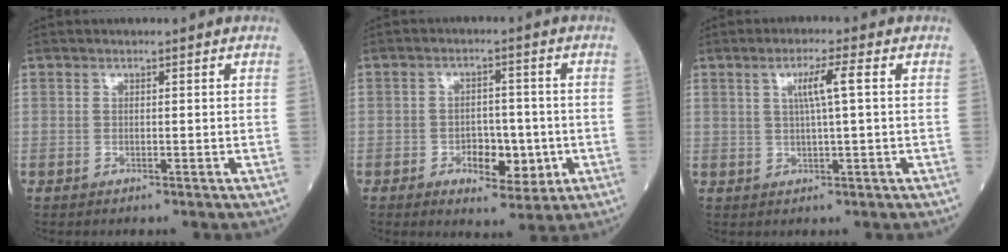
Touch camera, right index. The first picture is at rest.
{"total": 6.5, "force": [-1.9, 3.5, 5.2], "torque": [-0.067, 0.004, -0.023]}
{"total": 4.3, "force": [1.2, -0.3, 4.1], "torque": [-0.071, 0.003, 0.021]}